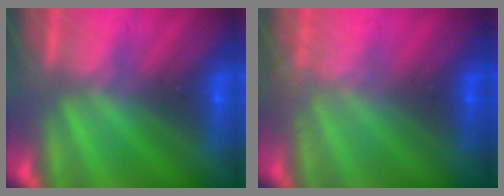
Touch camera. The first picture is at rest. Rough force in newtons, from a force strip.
{"total": 2.4}